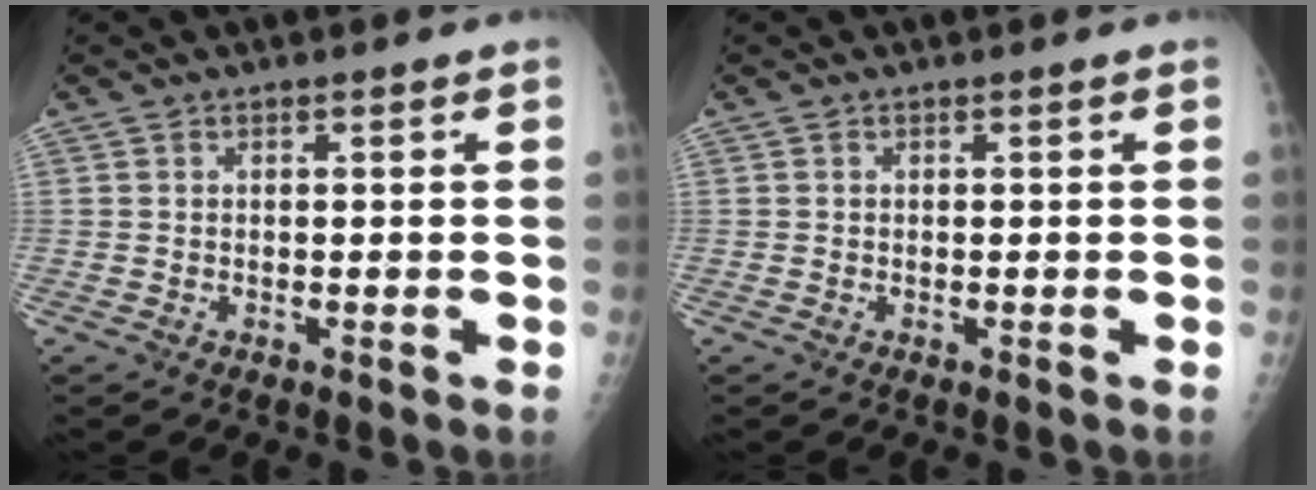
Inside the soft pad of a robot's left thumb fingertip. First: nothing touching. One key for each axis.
{"total": 0.0}